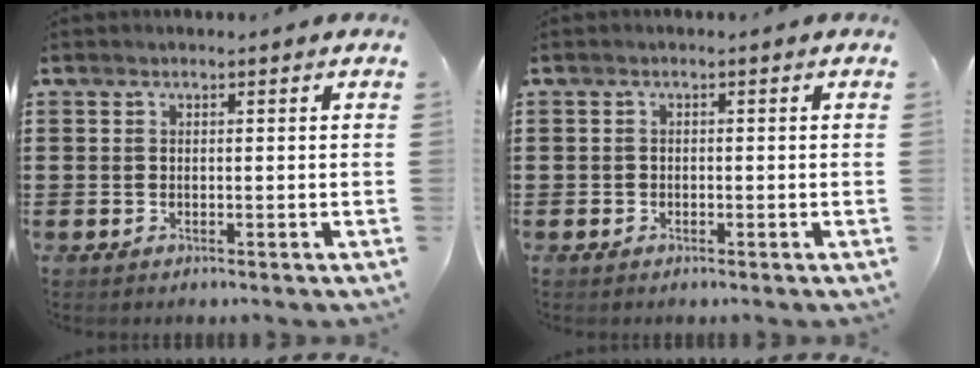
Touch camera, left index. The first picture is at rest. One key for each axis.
{"total": 0.6, "fx": -0.4, "fy": 0.5, "fz": 0.1, "tx": -0.003, "ty": 0.001, "tz": -0.008}